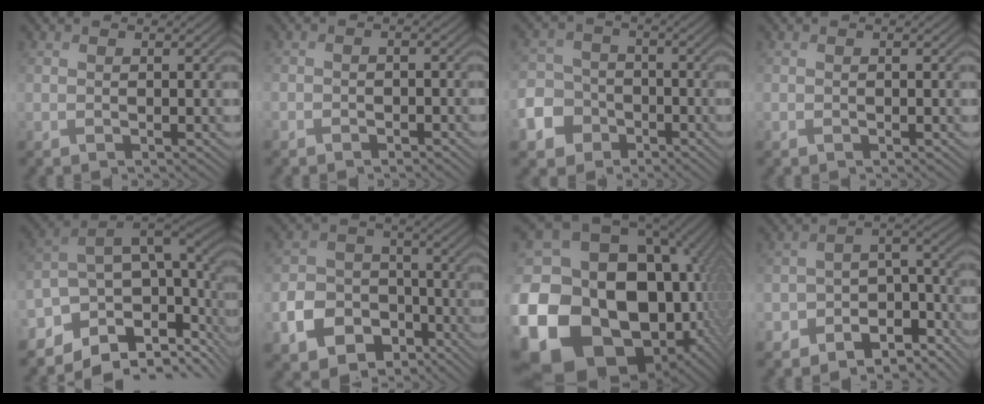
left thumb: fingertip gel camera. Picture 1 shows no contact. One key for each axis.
{"total": 1.5, "fx": -1.2, "fy": 0.7, "fz": 0.5, "tx": -0.009, "ty": -0.001, "tz": -0.025}
{"total": 6.7, "fx": -3.5, "fy": 5.4, "fz": 2.1, "tx": -0.055, "ty": -0.014, "tz": -0.089}
{"total": 0.0}
{"total": 12.9, "fx": -2.7, "fy": 7.4, "fz": 10.2, "tx": -0.206, "ty": -0.011, "tz": -0.045}
{"total": 9.1, "fx": -4.8, "fy": 6.6, "fz": 4.0, "tx": -0.096, "ty": -0.020, "tz": -0.091}
{"total": 24.8, "fx": -4.2, "fy": 19.7, "fz": 14.5, "tx": -0.337, "ty": -0.029, "tz": -0.070}
{"total": 9.5, "fx": -7.0, "fy": 4.5, "fz": 4.7, "tx": -0.076, "ty": -0.012, "tz": -0.125}